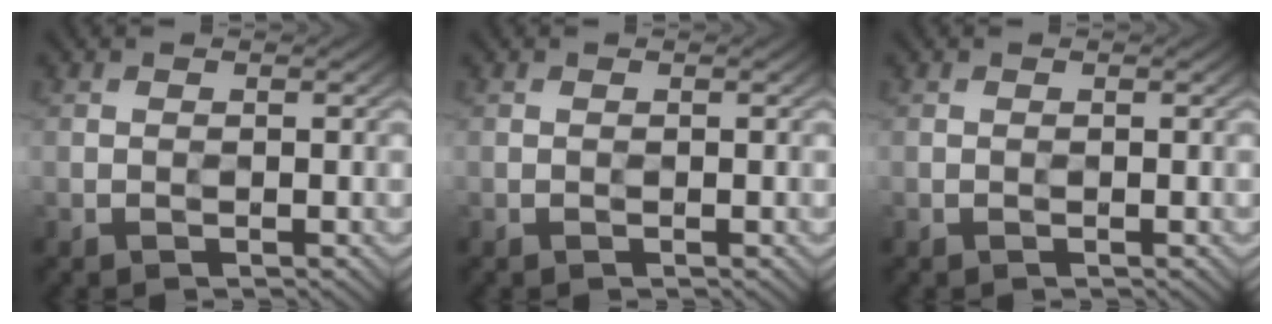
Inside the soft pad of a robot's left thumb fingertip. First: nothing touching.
{"total": 0.0}
{"total": 0.0}